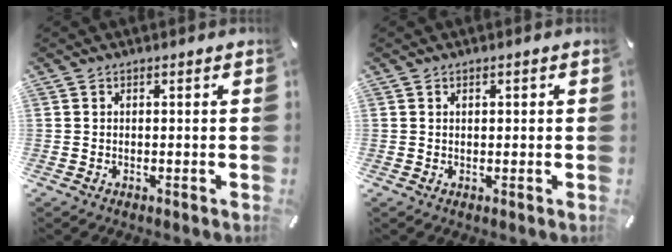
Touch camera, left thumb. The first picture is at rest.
{"total": 0.5, "force": [0.2, 0.3, 0.3], "torque": [-0.007, 0.002, 0.004]}